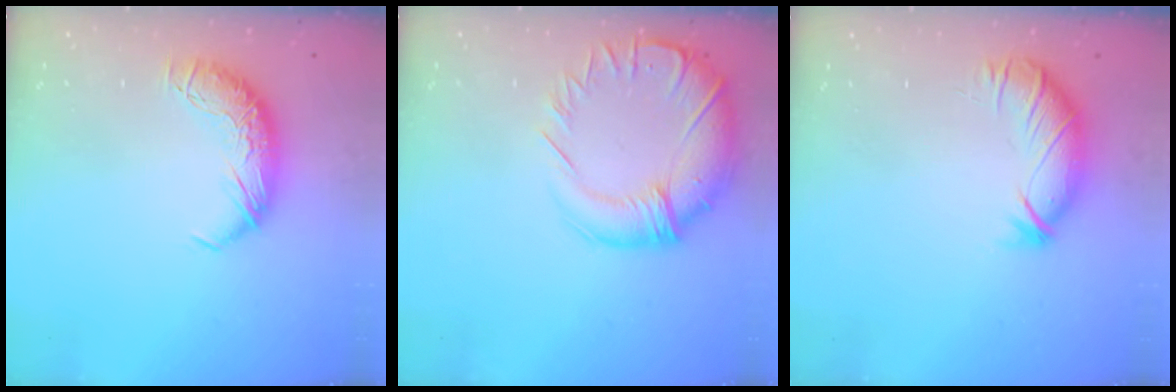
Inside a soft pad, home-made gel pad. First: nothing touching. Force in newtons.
{"total": 5.7, "press": 4.2, "slide": 3.9}
{"total": 3.1, "press": 3.0, "slide": 0.9}